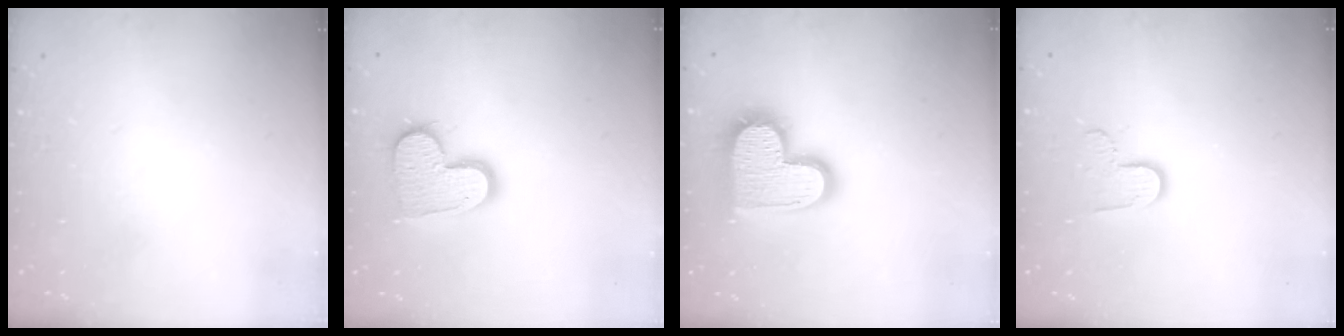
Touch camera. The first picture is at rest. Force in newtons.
{"total": 13.8, "press": 13.8, "slide": 1.0}
{"total": 17.6, "press": 17.5, "slide": 1.2}
{"total": 6.7, "press": 6.6, "slide": 0.4}